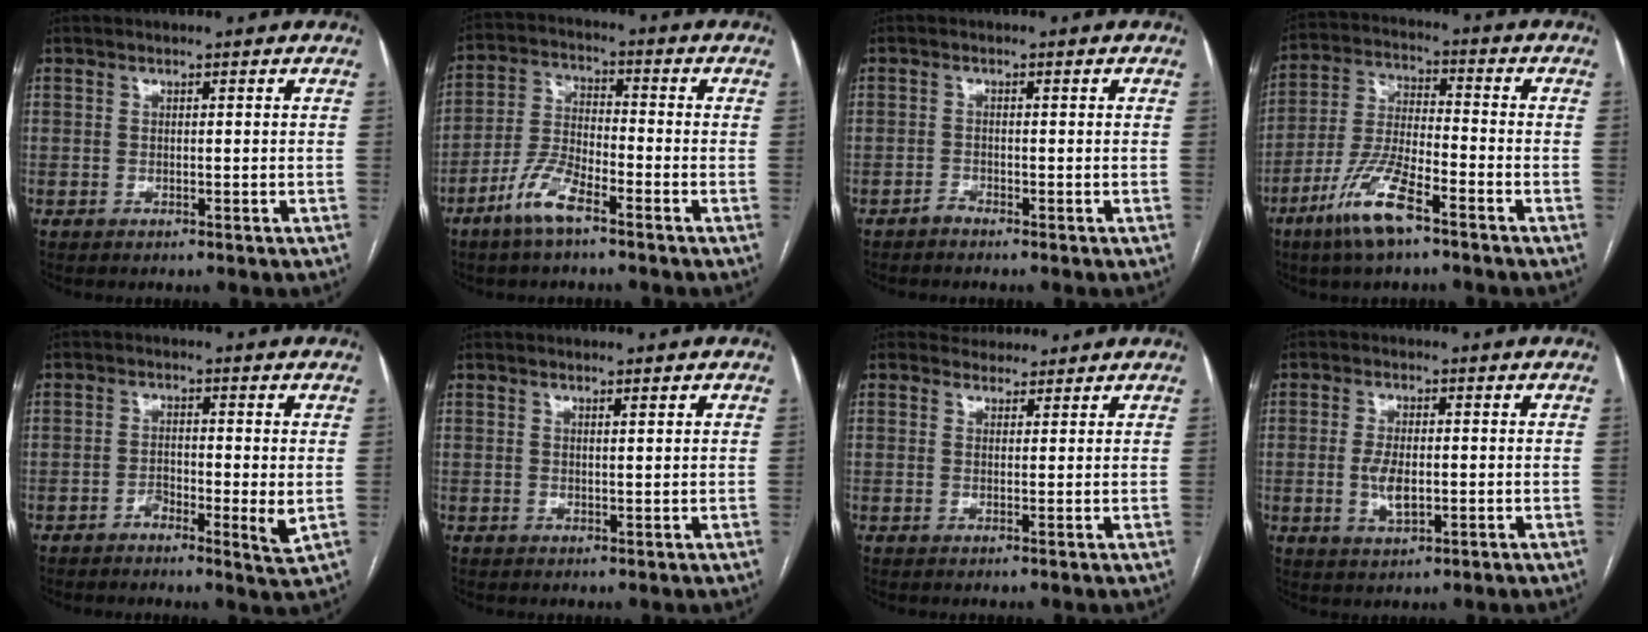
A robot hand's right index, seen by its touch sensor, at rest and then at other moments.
{"total": 7.5, "force": [-4.8, 2.1, 5.3], "torque": [-0.120, -0.002, -0.098]}
{"total": 0.8, "force": [-0.8, 0.1, 0.0], "torque": [0.004, -0.001, -0.016]}
{"total": 10.8, "force": [-6.6, 2.1, 8.3], "torque": [-0.176, -0.013, -0.127]}
{"total": 4.5, "force": [-1.3, 1.0, 4.2], "torque": [-0.068, -0.005, -0.024]}
{"total": 1.1, "force": [0.8, 0.1, 0.8], "torque": [-0.013, -0.001, 0.012]}
{"total": 2.5, "force": [2.2, 1.1, -0.3], "torque": [0.002, 0.014, 0.032]}
{"total": 4.5, "force": [-0.6, 1.9, 4.0], "torque": [-0.082, -0.002, -0.008]}